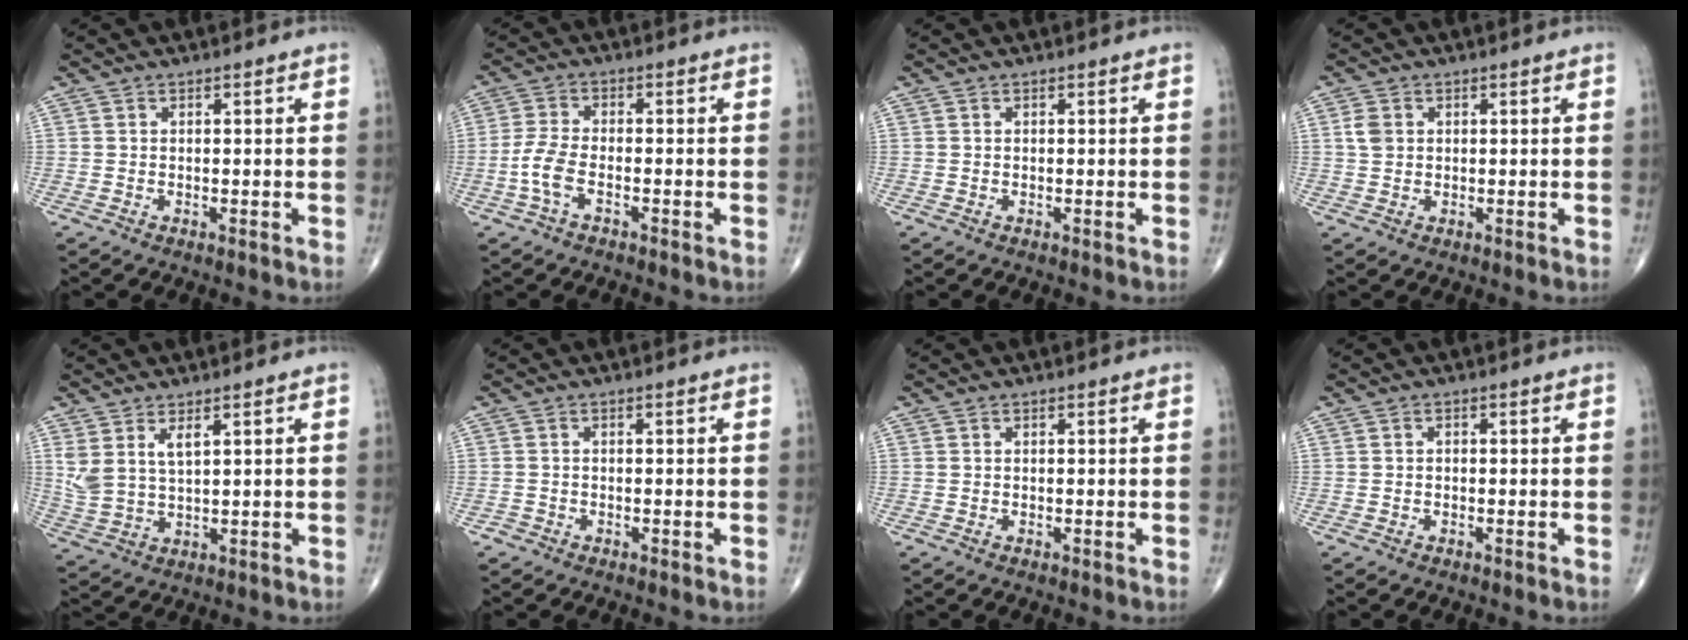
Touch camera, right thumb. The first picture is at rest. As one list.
[{"total": 4.9, "force": [-1.9, 2.3, 3.9], "torque": [-0.092, 0.017, -0.041]}, {"total": 0.0}, {"total": 2.7, "force": [0.6, 2.1, 1.6], "torque": [-0.030, 0.003, 0.013]}, {"total": 6.0, "force": [2.8, 2.6, 4.6], "torque": [-0.101, -0.014, 0.068]}, {"total": 0.9, "force": [-0.6, 0.6, 0.2], "torque": [0.004, 0.002, -0.015]}, {"total": 0.0}, {"total": 0.6, "force": [-0.1, 0.4, 0.3], "torque": [-0.005, 0.002, -0.003]}]